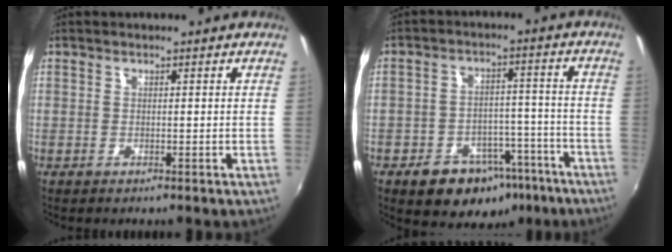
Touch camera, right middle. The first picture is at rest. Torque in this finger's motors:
{"motor_torque": [0.38, -1.01, 0.13, 0.02]}